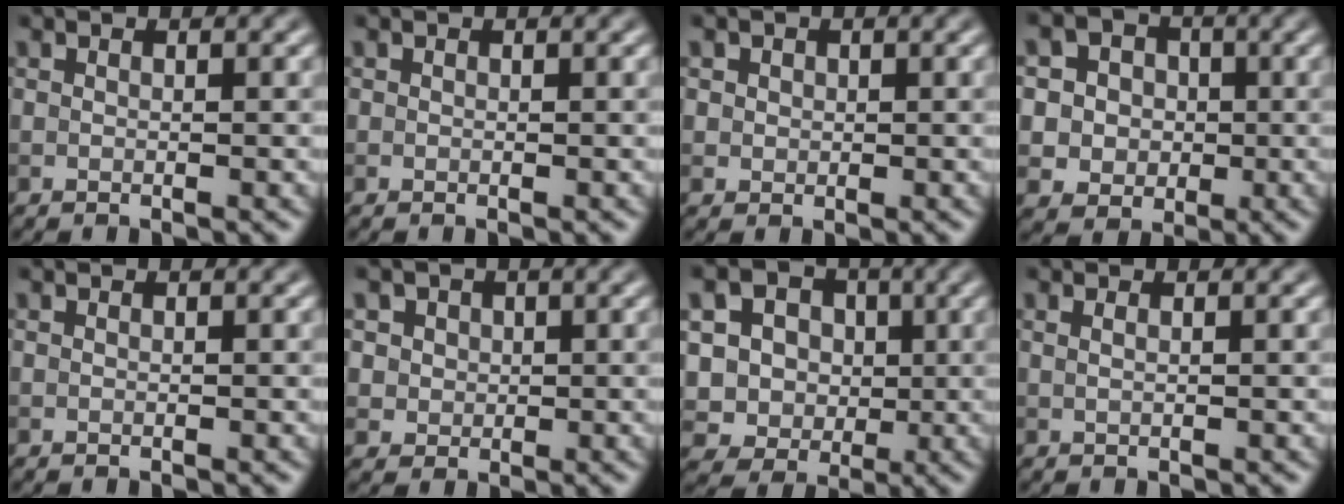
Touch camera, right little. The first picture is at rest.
{"total": 0.0}
{"total": 1.7, "force": [0.7, 1.4, 0.6], "torque": [-0.009, 0.004, 0.016]}
{"total": 6.2, "force": [1.3, 5.6, 2.1], "torque": [-0.040, 0.021, 0.012]}
{"total": 0.0}
{"total": 4.4, "force": [1.9, 3.6, 1.8], "torque": [-0.025, 0.011, 0.022]}
{"total": 8.2, "force": [2.0, 7.1, 3.6], "torque": [-0.062, 0.018, 0.014]}
{"total": 1.1, "force": [0.6, 0.5, 0.7], "torque": [-0.006, -0.006, 0.002]}